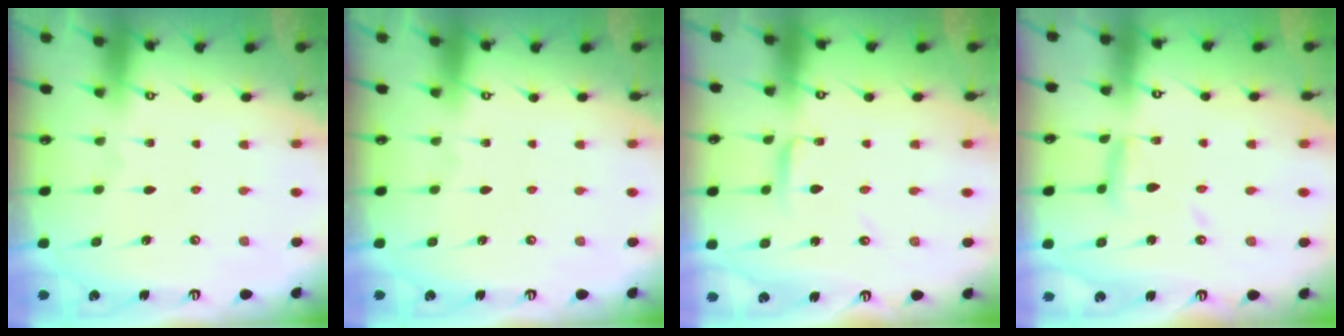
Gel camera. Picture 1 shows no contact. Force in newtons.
{"total": 0.0}
{"total": 2.9, "press": 2.9, "slide": 0.2}
{"total": 9.8, "press": 9.8, "slide": 0.7}